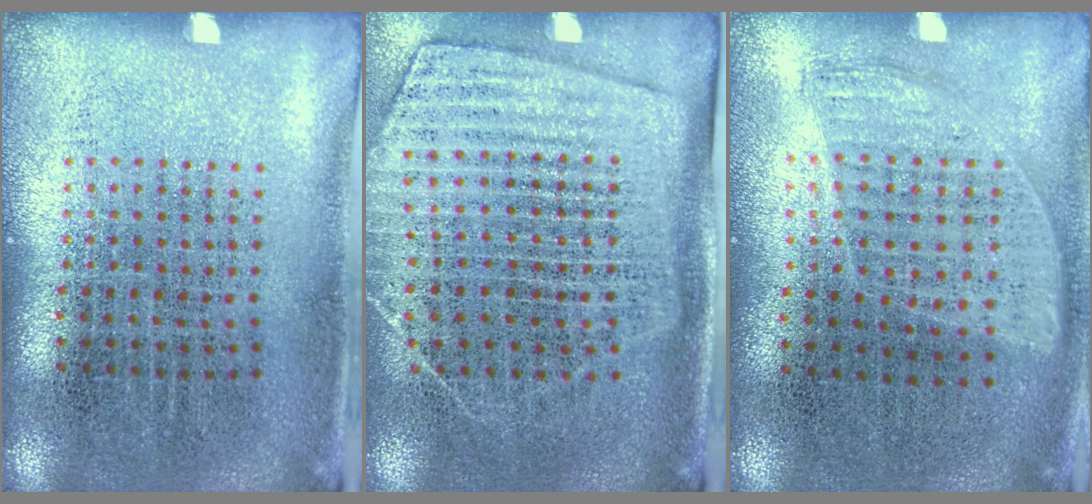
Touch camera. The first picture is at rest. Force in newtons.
{"total": 1.9, "press": 1.6, "slide": 0.9}
{"total": 0.9, "press": 0.8, "slide": 0.4}